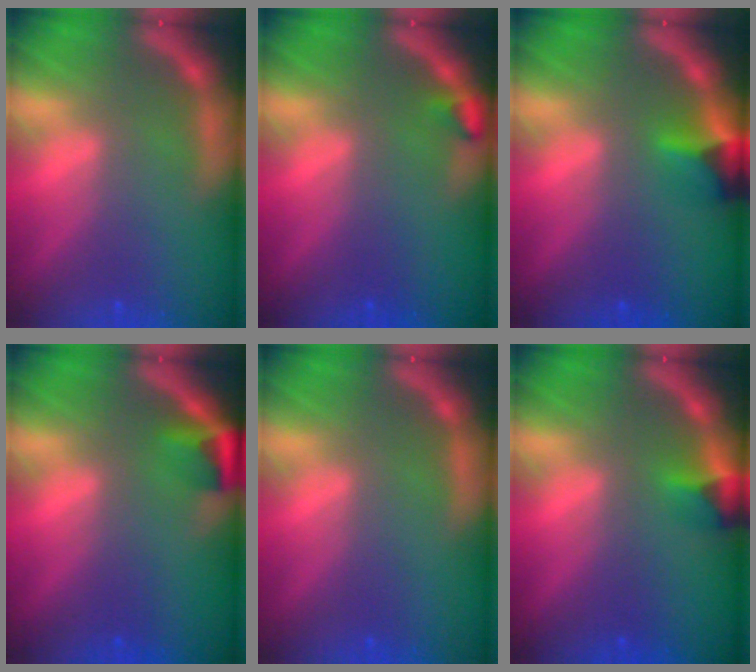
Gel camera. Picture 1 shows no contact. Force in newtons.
{"total": 0.9}
{"total": 2.9}
{"total": 2.4}
{"total": 0.0}
{"total": 1.9}